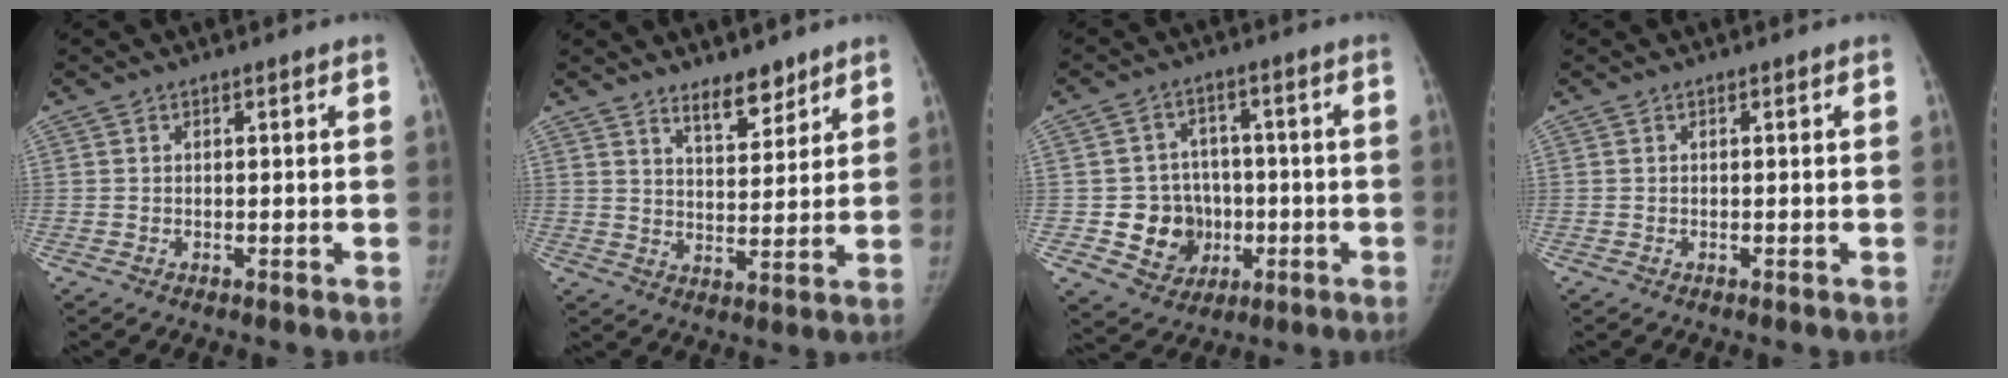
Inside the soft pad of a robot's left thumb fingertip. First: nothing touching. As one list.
[{"total": 6.7, "force": [5.3, 2.6, 3.2], "torque": [-0.026, -0.042, 0.087]}, {"total": 10.3, "force": [-1.9, 9.3, 4.0], "torque": [-0.015, 0.014, -0.021]}, {"total": 0.0}]